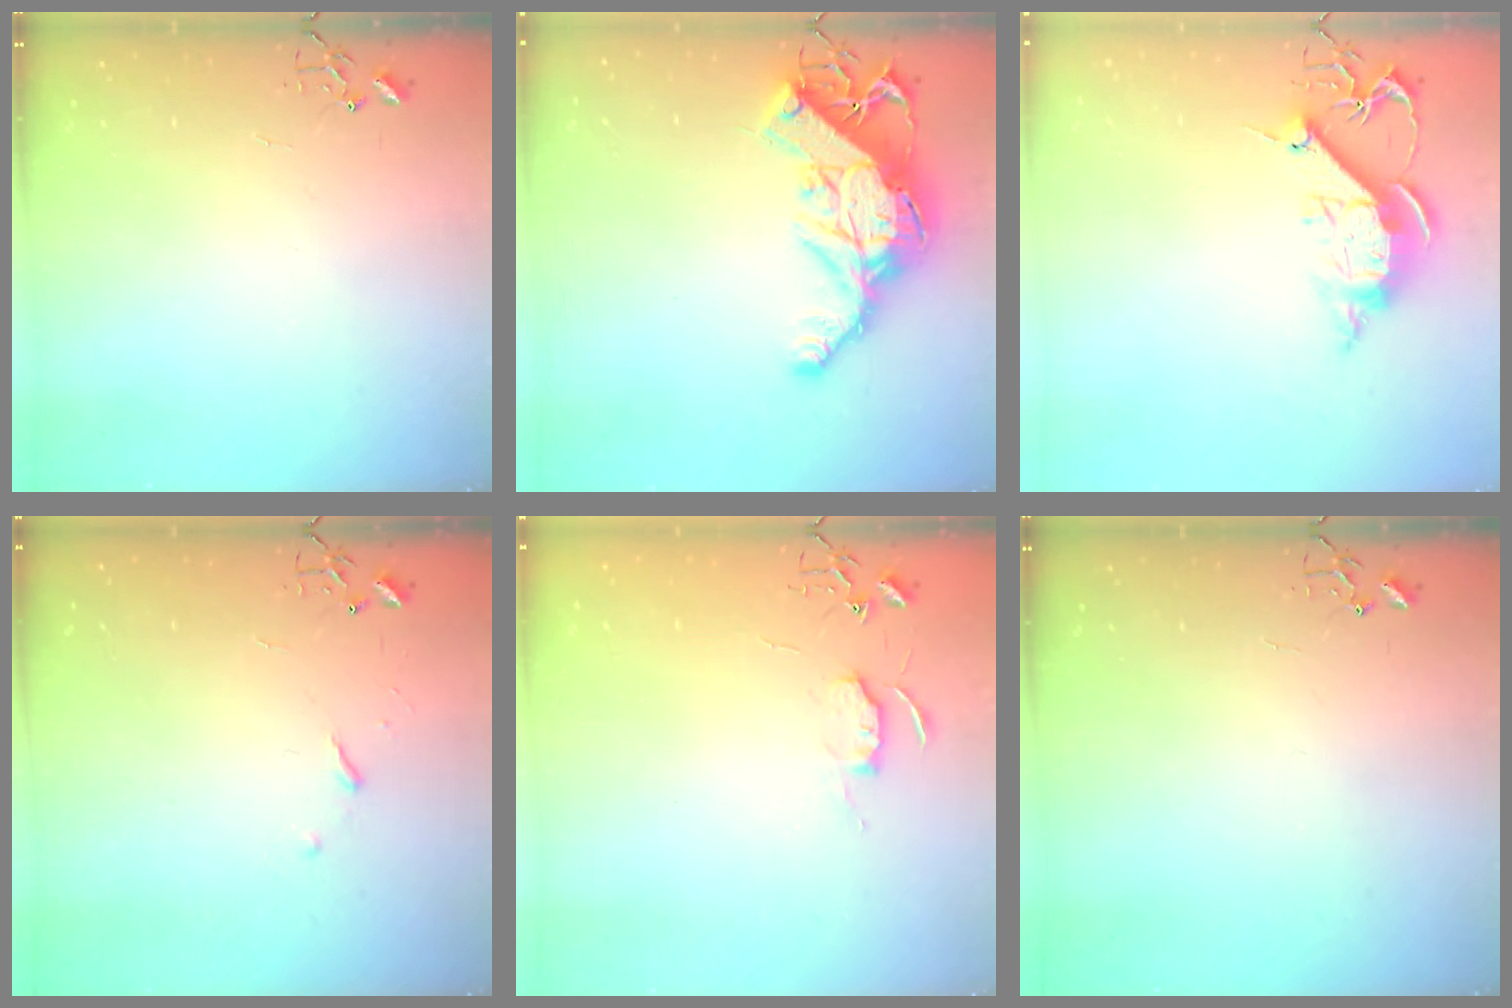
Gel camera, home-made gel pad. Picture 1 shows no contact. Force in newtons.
{"total": 18.1, "press": 18.0, "slide": 1.6}
{"total": 12.5, "press": 12.5, "slide": 0.2}
{"total": 3.4, "press": 3.3, "slide": 0.6}
{"total": 5.7, "press": 5.7, "slide": 0.6}
{"total": 0.0}